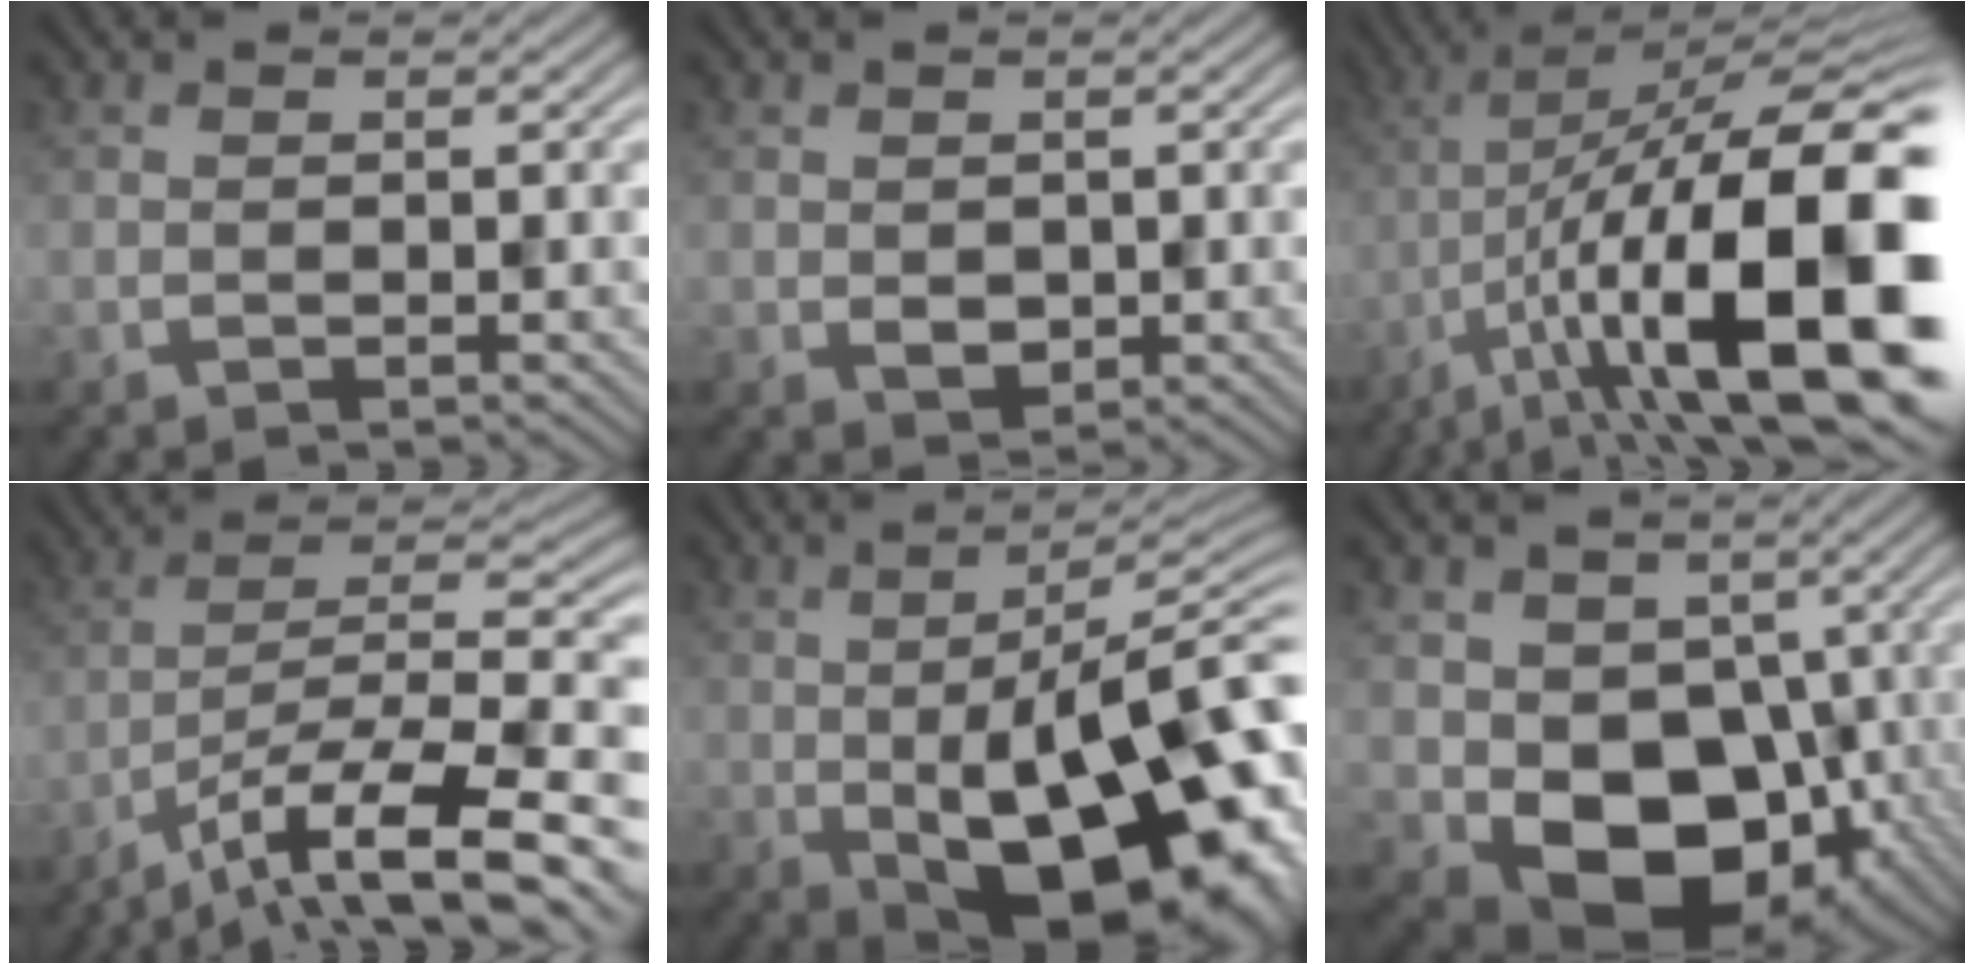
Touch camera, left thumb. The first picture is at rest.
{"total": 1.9, "force": [0.1, 1.8, 0.5], "torque": [-0.011, -0.006, 0.009]}
{"total": 19.5, "force": [-6.4, 7.5, 16.8], "torque": [-0.268, -0.004, -0.104]}
{"total": 12.8, "force": [-8.3, 3.7, 9.1], "torque": [-0.159, -0.007, -0.142]}
{"total": 17.6, "force": [-3.1, 8.0, 15.4], "torque": [-0.206, 0.002, -0.051]}
{"total": 10.0, "force": [-1.9, 8.2, 5.3], "torque": [-0.078, -0.031, -0.031]}